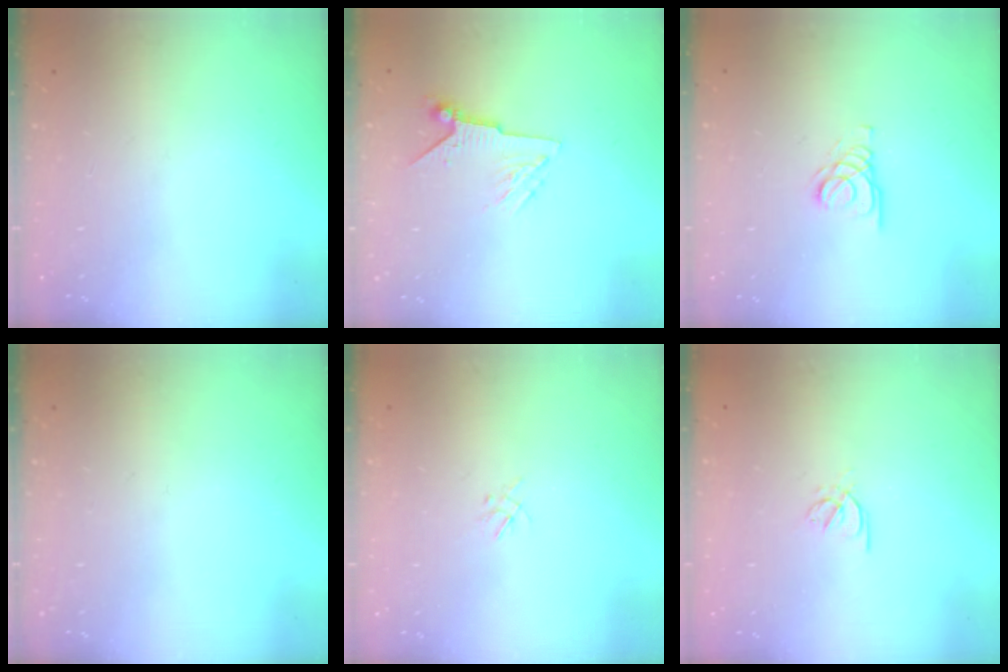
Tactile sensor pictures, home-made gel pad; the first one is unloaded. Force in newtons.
{"total": 8.0, "press": 7.9, "slide": 1.2}
{"total": 2.1, "press": 2.1, "slide": 0.2}
{"total": 0.0}
{"total": 1.1, "press": 1.0, "slide": 0.4}
{"total": 2.3, "press": 2.3, "slide": 0.6}